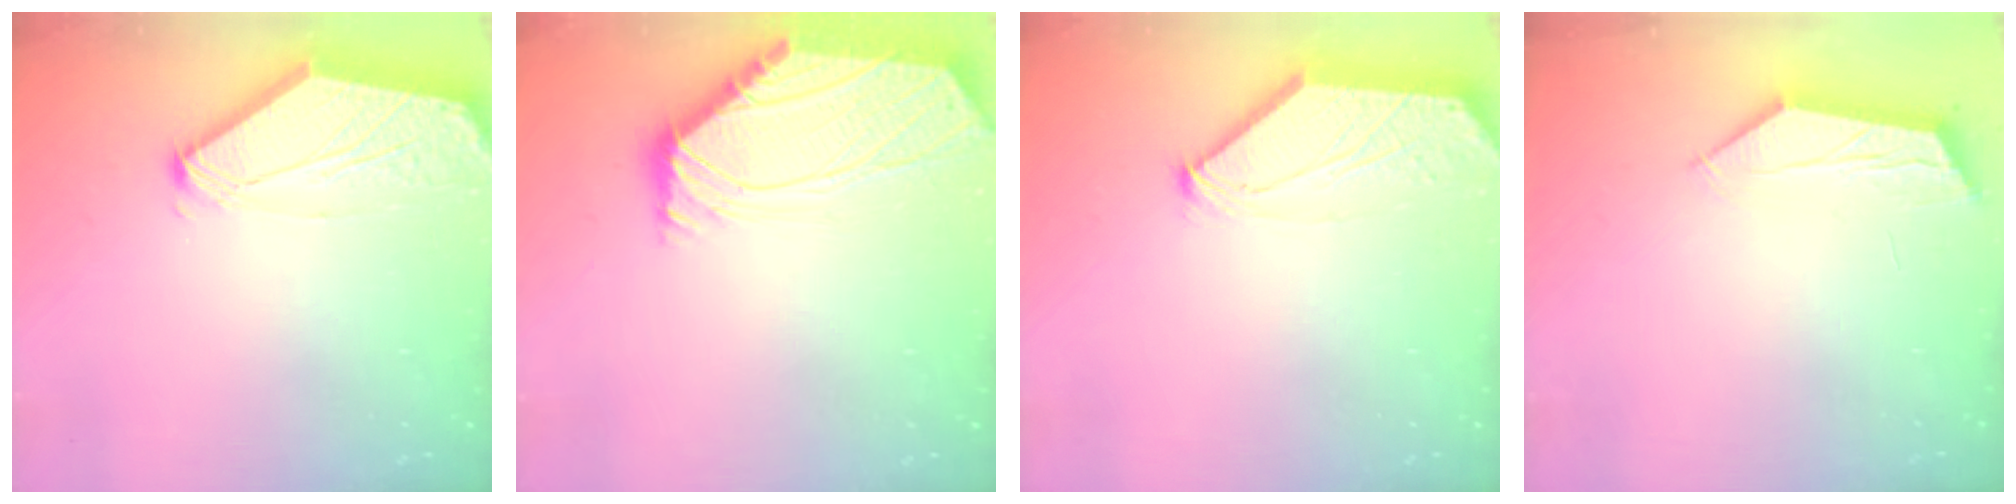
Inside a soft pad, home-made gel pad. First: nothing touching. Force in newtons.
{"total": 0.0}
{"total": 0.0}
{"total": 4.2, "press": 4.1, "slide": 0.5}